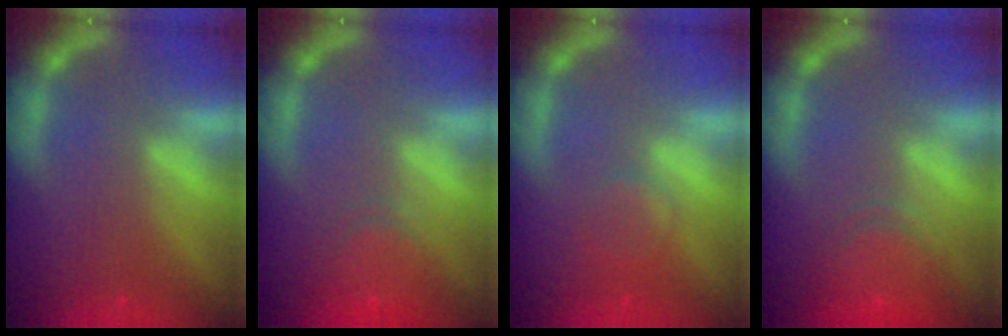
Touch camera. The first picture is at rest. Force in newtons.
{"total": 4.6}
{"total": 2.4}
{"total": 5.5}